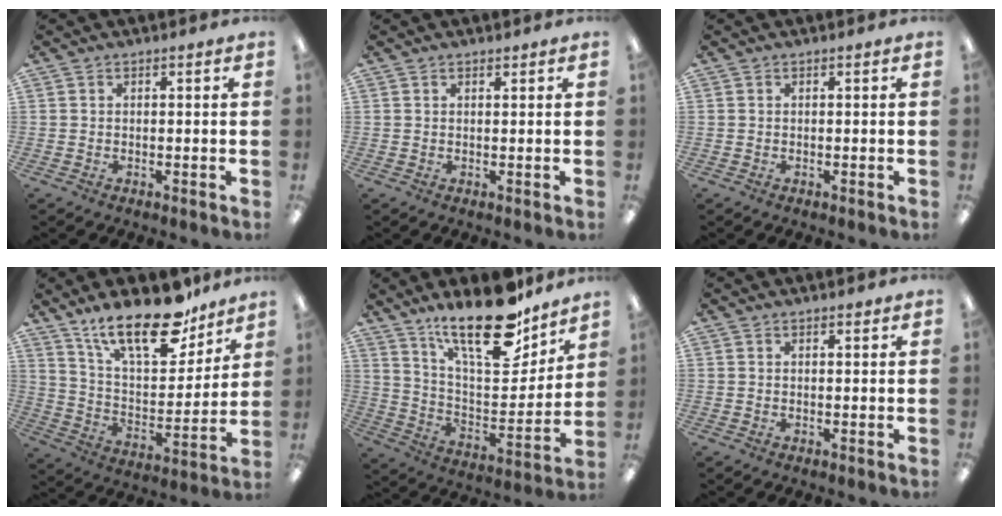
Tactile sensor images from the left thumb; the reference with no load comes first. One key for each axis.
{"total": 0.8, "fx": 0.8, "fy": 0.2, "fz": 0.2, "tx": -0.006, "ty": -0.001, "tz": 0.014}
{"total": 0.0}
{"total": 21.6, "fx": 15.4, "fy": 8.2, "fz": 12.8, "tx": -0.206, "ty": -0.093, "tz": 0.265}
{"total": 22.1, "fx": 16.6, "fy": 7.3, "fz": 12.6, "tx": -0.201, "ty": -0.113, "tz": 0.281}
{"total": 1.4, "fx": 1.1, "fy": 0.3, "fz": 0.7, "tx": -0.007, "ty": -0.002, "tz": 0.017}